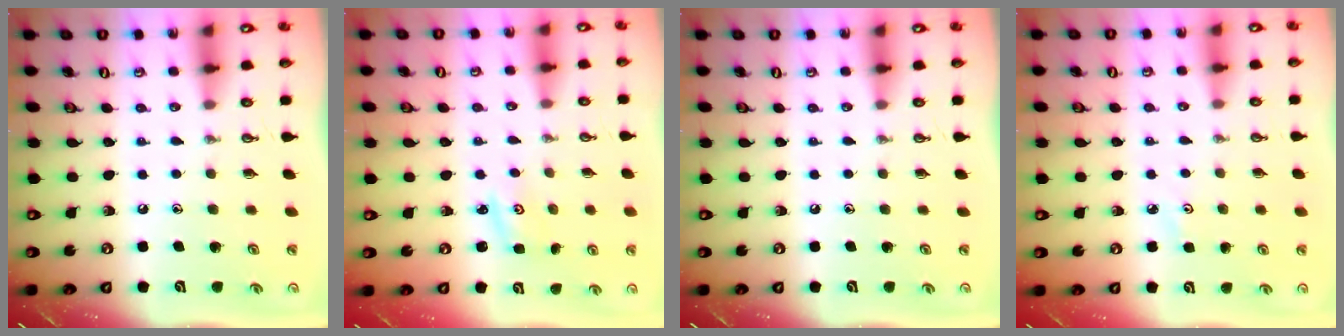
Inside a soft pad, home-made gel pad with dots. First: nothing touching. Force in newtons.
{"total": 2.1, "press": 2.1, "slide": 0.3}
{"total": 0.0}
{"total": 2.8, "press": 2.8, "slide": 0.4}